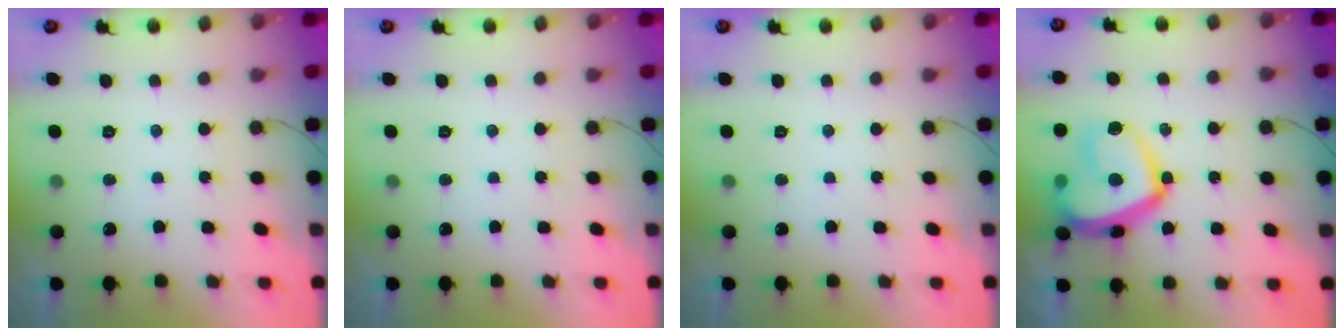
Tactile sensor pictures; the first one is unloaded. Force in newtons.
{"total": 0.0}
{"total": 0.0}
{"total": 18.4, "press": 18.3, "slide": 1.7}